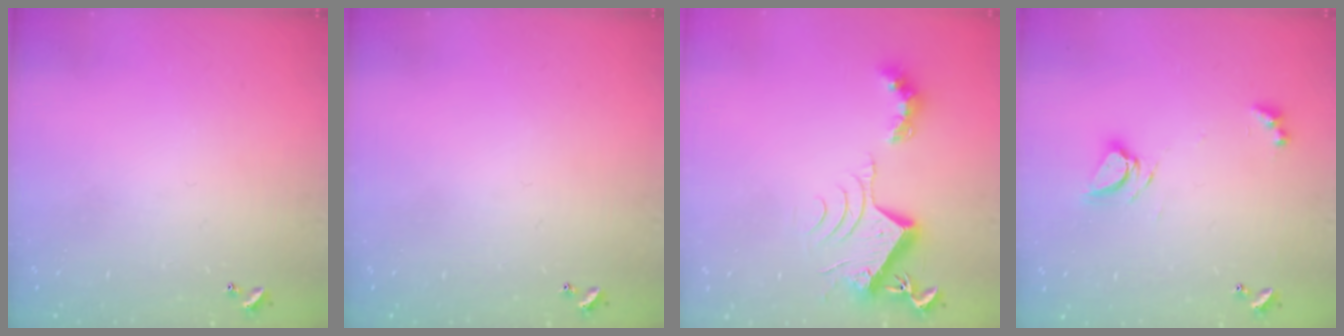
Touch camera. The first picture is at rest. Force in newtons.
{"total": 0.0}
{"total": 11.1, "press": 11.0, "slide": 1.3}
{"total": 6.0, "press": 6.0, "slide": 0.2}